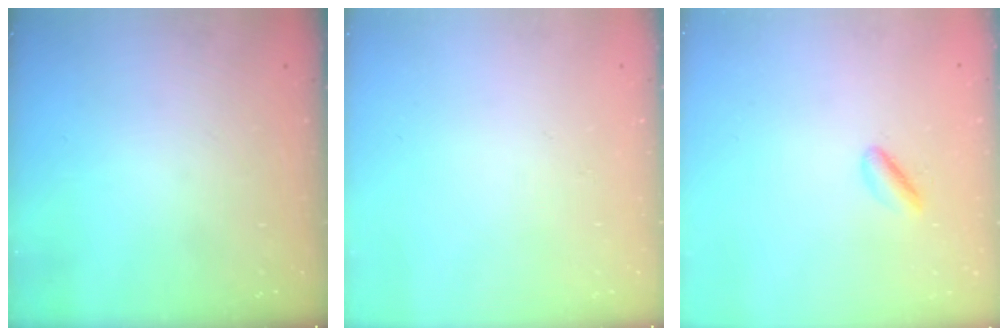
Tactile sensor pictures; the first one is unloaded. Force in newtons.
{"total": 0.0}
{"total": 2.7, "press": 2.5, "slide": 1.0}